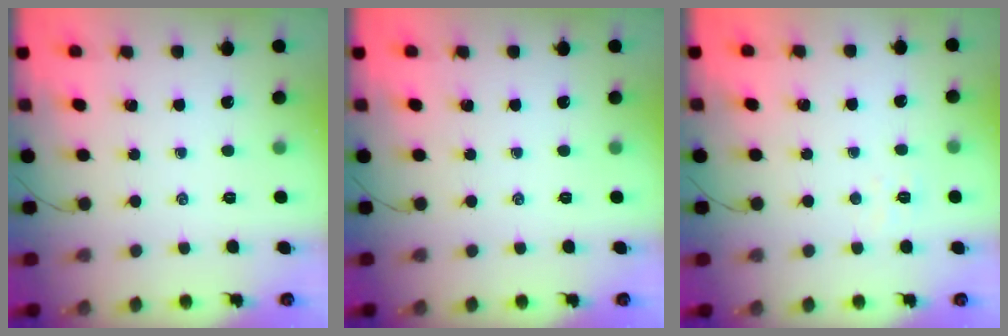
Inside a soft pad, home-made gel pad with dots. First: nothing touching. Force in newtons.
{"total": 0.0}
{"total": 2.5, "press": 2.4, "slide": 0.7}